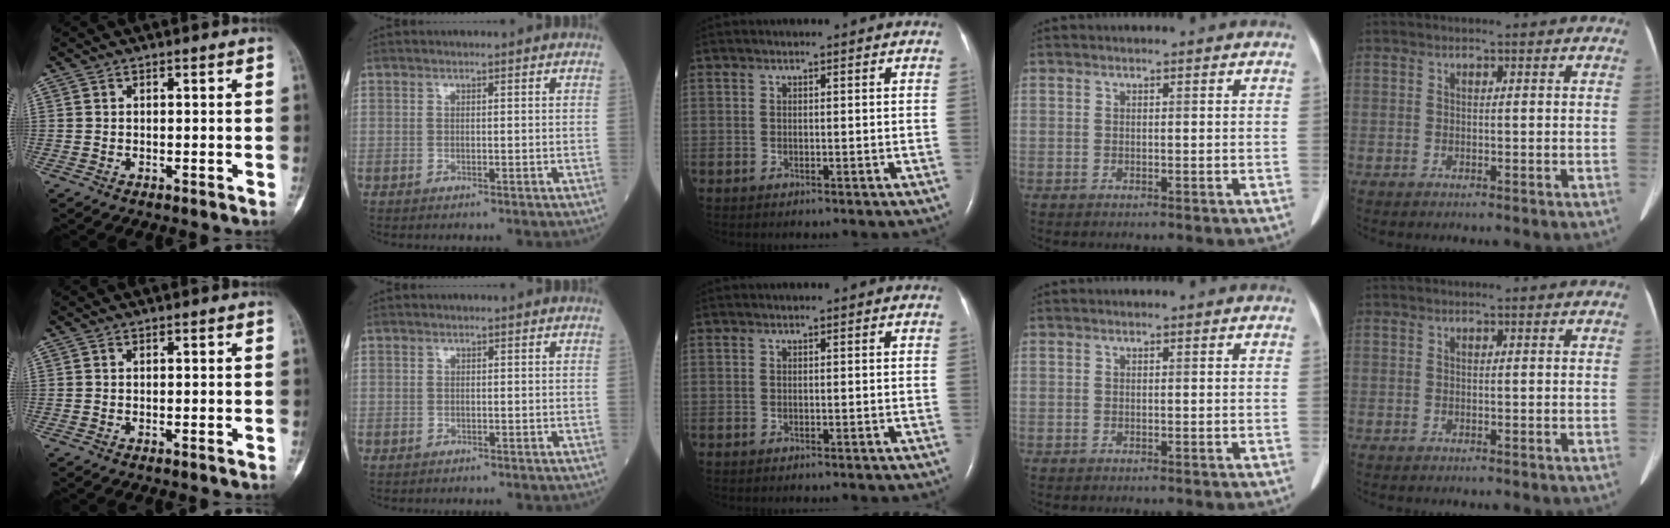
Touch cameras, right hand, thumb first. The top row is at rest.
{"index": {"total": 0.7, "force": [-0.4, 0.6, 0.0], "torque": [-0.006, 0.005, -0.010]}}